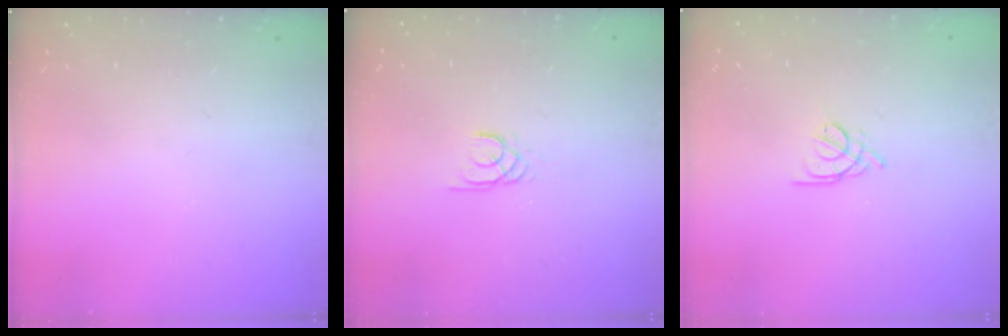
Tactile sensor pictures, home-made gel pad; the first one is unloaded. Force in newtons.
{"total": 1.5, "press": 1.5, "slide": 0.1}
{"total": 2.2, "press": 2.2, "slide": 0.5}